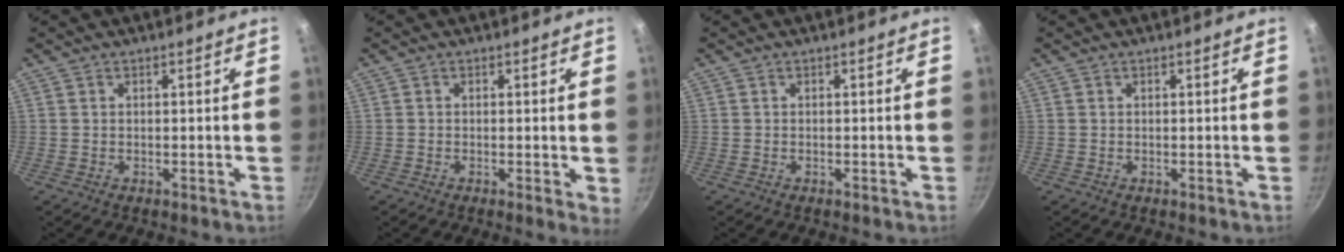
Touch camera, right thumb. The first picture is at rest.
{"total": 2.3, "force": [0.0, 0.6, 2.2], "torque": [-0.026, -0.007, -0.004]}
{"total": 0.0}
{"total": 0.0}